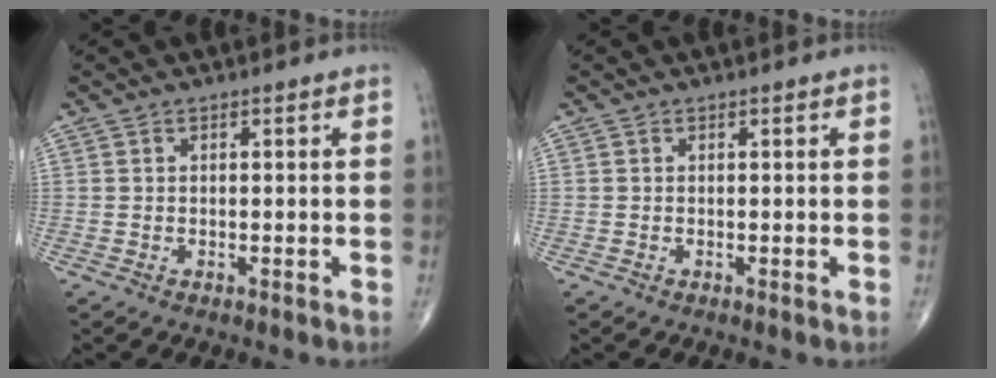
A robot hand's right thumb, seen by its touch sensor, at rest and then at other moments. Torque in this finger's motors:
{"motor_torque": [0.26, -0.43, -0.13, -0.02, -0.05]}